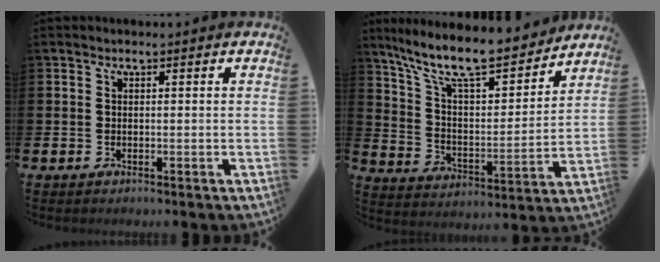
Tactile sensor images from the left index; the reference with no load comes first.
{"total": 12.7, "force": [10.9, 3.3, 5.6], "torque": [-0.140, -0.068, 0.190]}